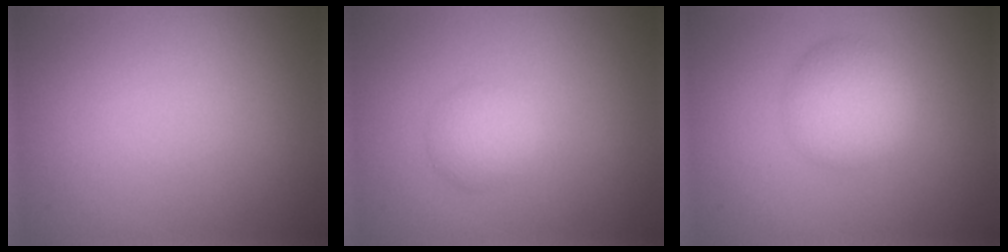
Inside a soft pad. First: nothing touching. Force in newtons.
{"total": 2.0, "press": 2.0, "slide": 0.0}
{"total": 4.0, "press": 4.0, "slide": 0.2}